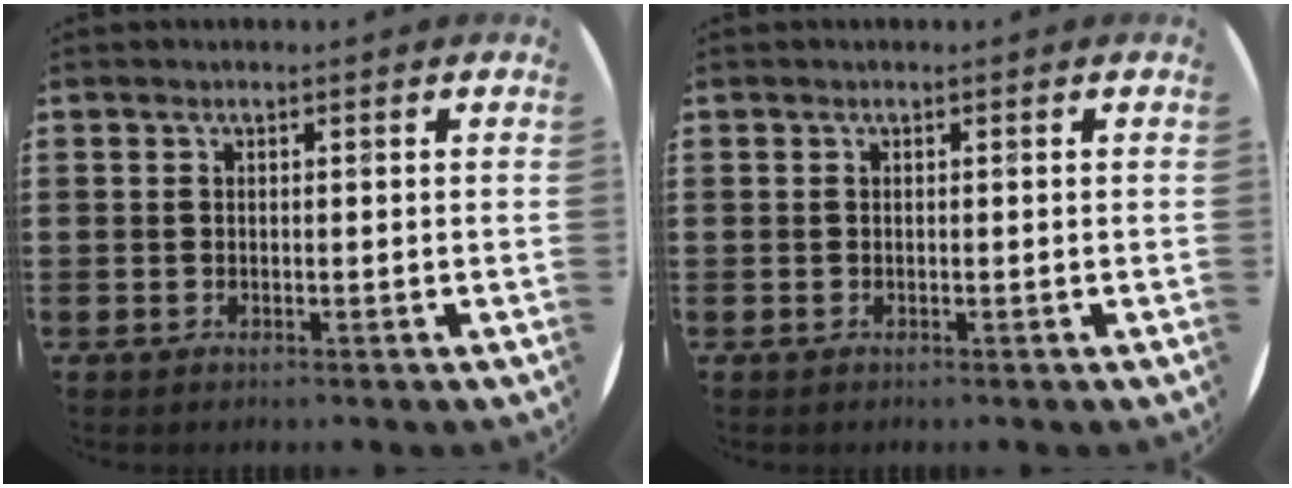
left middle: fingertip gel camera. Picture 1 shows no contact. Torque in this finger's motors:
{"motor_torque": [0.00, 0.00, -0.02, 0.00]}